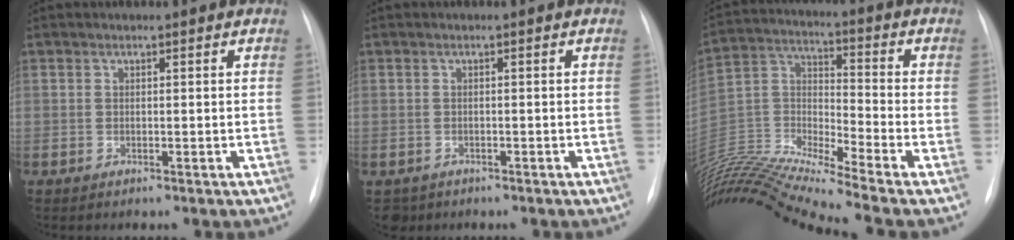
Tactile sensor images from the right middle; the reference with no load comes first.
{"total": 2.3, "force": [-1.6, 1.7, 0.1], "torque": [0.000, 0.002, -0.024]}
{"total": 20.6, "force": [-18.8, -2.0, 8.2], "torque": [-0.181, 0.006, -0.343]}